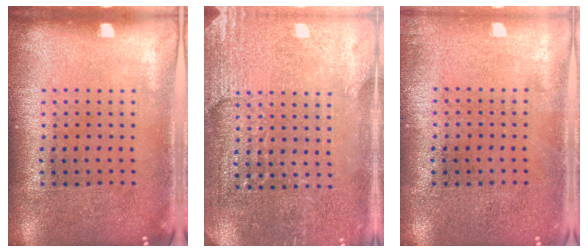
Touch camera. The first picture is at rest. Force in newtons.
{"total": 2.9, "press": 2.9, "slide": 0.2}
{"total": 0.5, "press": 0.5, "slide": 0.1}